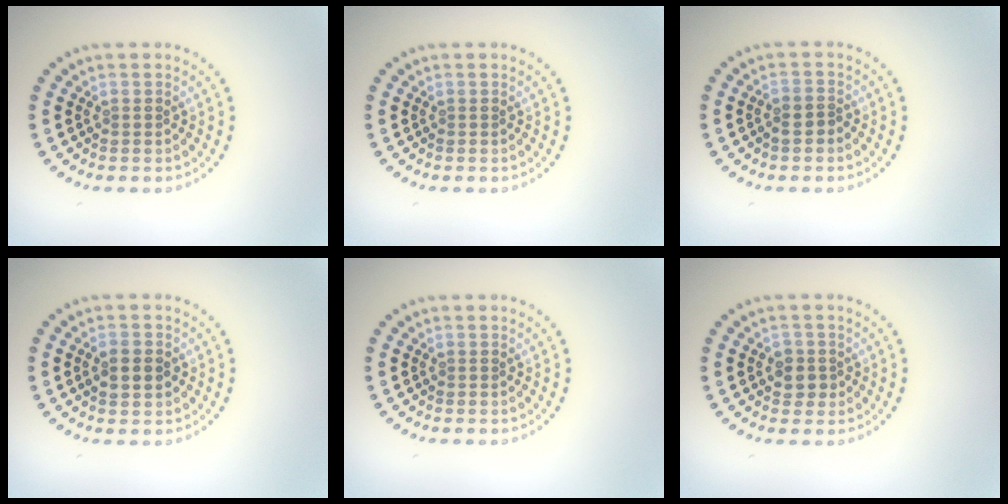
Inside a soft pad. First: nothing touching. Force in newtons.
{"total": 0.0}
{"total": 1.6, "press": 1.4, "slide": 0.6}
{"total": 3.0, "press": 3.0, "slide": 0.0}
{"total": 0.0}
{"total": 1.8, "press": 1.7, "slide": 0.6}